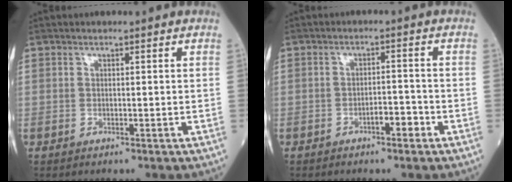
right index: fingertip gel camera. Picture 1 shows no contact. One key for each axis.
{"total": 2.8, "fx": -1.7, "fy": 0.8, "fz": 2.1, "tx": -0.027, "ty": 0.006, "tz": -0.030}